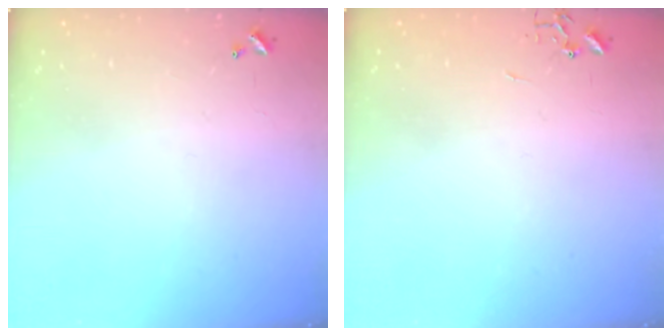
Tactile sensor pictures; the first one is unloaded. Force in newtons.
{"total": 0.0}